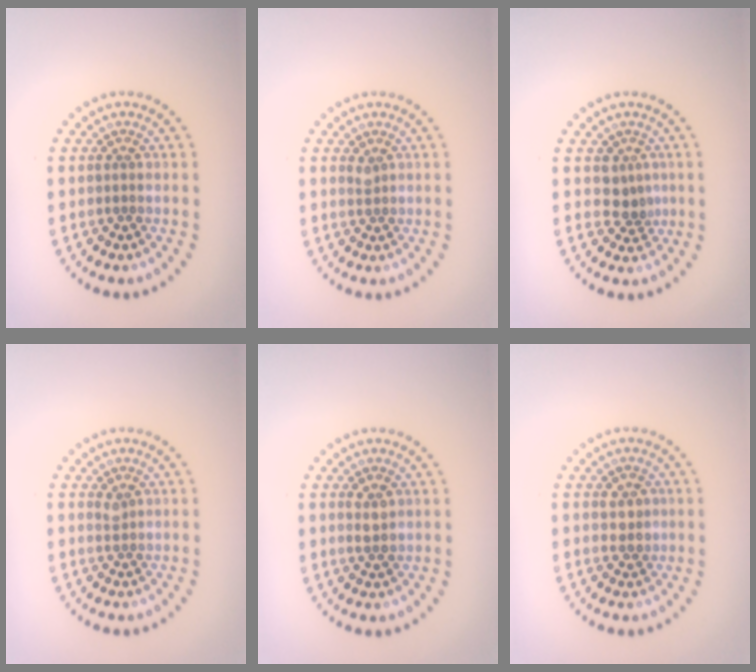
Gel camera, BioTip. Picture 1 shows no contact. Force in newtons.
{"total": 0.7, "press": 0.5, "slide": 0.6}
{"total": 2.1, "press": 1.7, "slide": 1.2}
{"total": 0.8, "press": 0.5, "slide": 0.6}
{"total": 1.6, "press": 1.5, "slide": 0.3}
{"total": 1.6, "press": 1.5, "slide": 0.4}